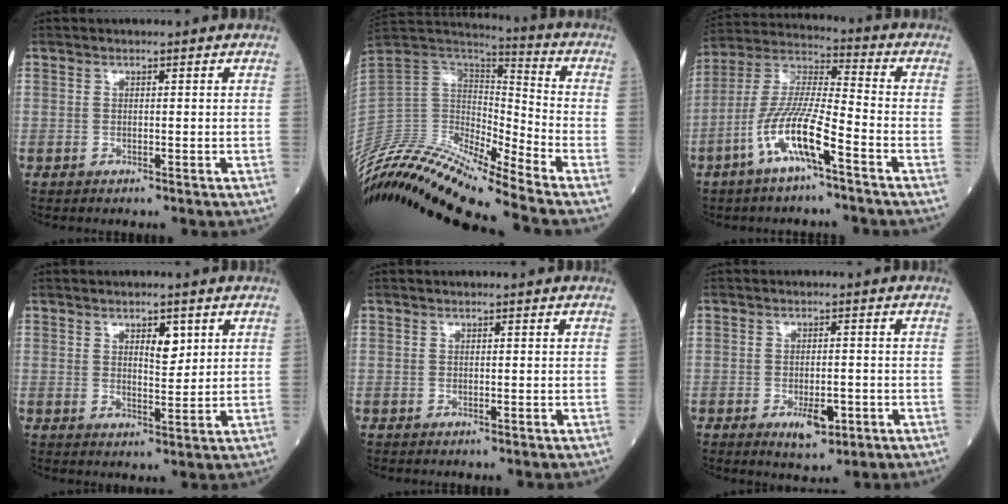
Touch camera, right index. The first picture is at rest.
{"total": 22.2, "force": [-20.1, -0.1, 9.6], "torque": [-0.198, 0.015, -0.365]}
{"total": 11.8, "force": [-5.6, 1.3, 10.4], "torque": [-0.215, 0.001, -0.113]}
{"total": 3.7, "force": [1.7, 1.4, 2.9], "torque": [-0.046, -0.002, 0.028]}
{"total": 0.0}
{"total": 4.6, "force": [-2.0, 1.8, 3.7], "torque": [-0.056, -0.002, -0.022]}